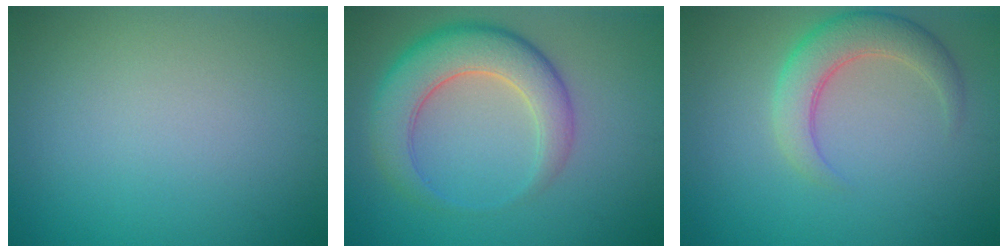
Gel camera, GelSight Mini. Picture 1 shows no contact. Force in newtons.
{"total": 6.3, "press": 6.2, "slide": 0.2}
{"total": 4.1, "press": 4.1, "slide": 0.6}